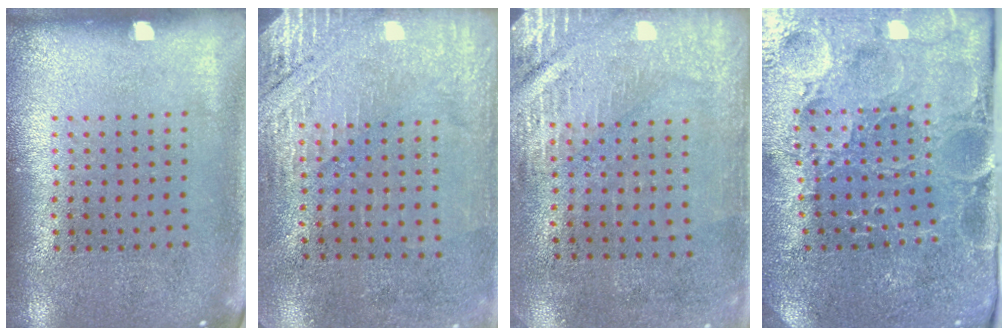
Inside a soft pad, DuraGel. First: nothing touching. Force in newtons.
{"total": 2.7, "press": 2.4, "slide": 1.3}
{"total": 2.9, "press": 2.5, "slide": 1.5}
{"total": 3.7, "press": 3.7, "slide": 0.6}